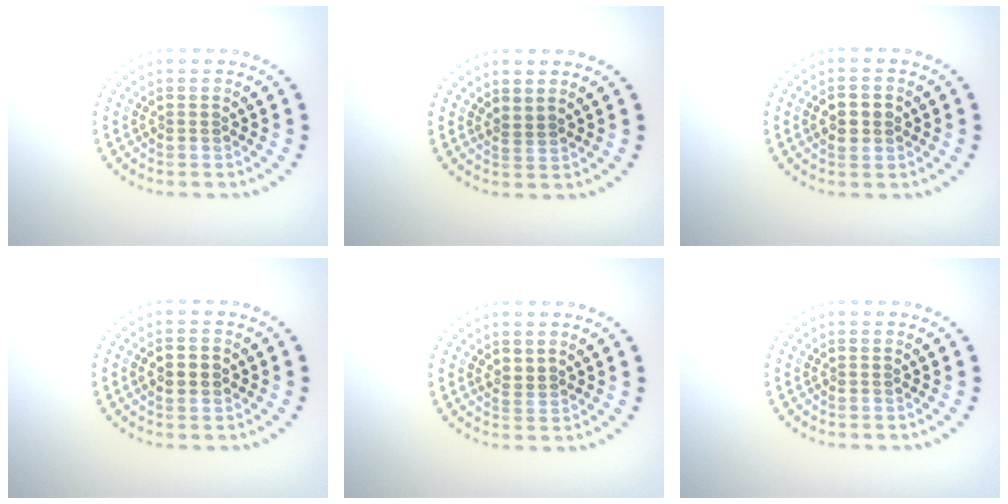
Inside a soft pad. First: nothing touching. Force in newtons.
{"total": 0.6, "press": 0.4, "slide": 0.5}
{"total": 2.8, "press": 2.8, "slide": 0.0}
{"total": 2.6, "press": 2.6, "slide": 0.1}
{"total": 0.9, "press": 0.7, "slide": 0.5}
{"total": 0.0}